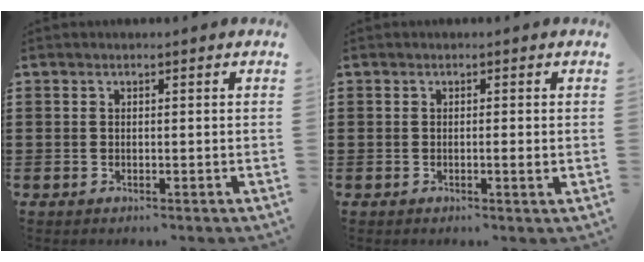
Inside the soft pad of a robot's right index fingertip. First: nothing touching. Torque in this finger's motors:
{"motor_torque": [0.01, -0.09, 0.01, 0.04]}